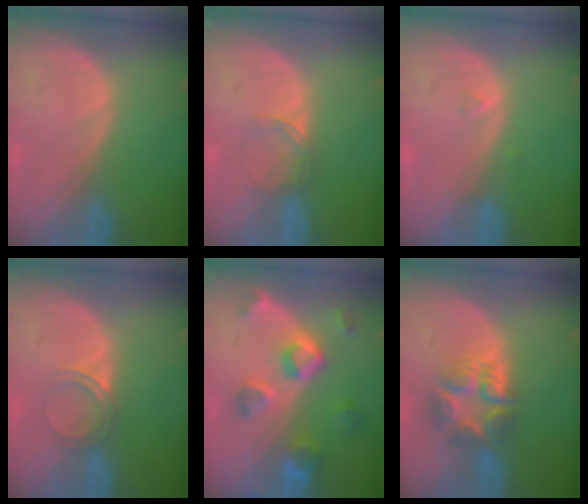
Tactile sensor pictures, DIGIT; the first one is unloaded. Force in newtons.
{"total": 2.2, "press": 2.2, "slide": 0.2}
{"total": 0.7, "press": 0.7, "slide": 0.2}
{"total": 2.9, "press": 2.6, "slide": 1.1}
{"total": 7.8, "press": 7.0, "slide": 3.4}
{"total": 7.7, "press": 6.7, "slide": 3.8}